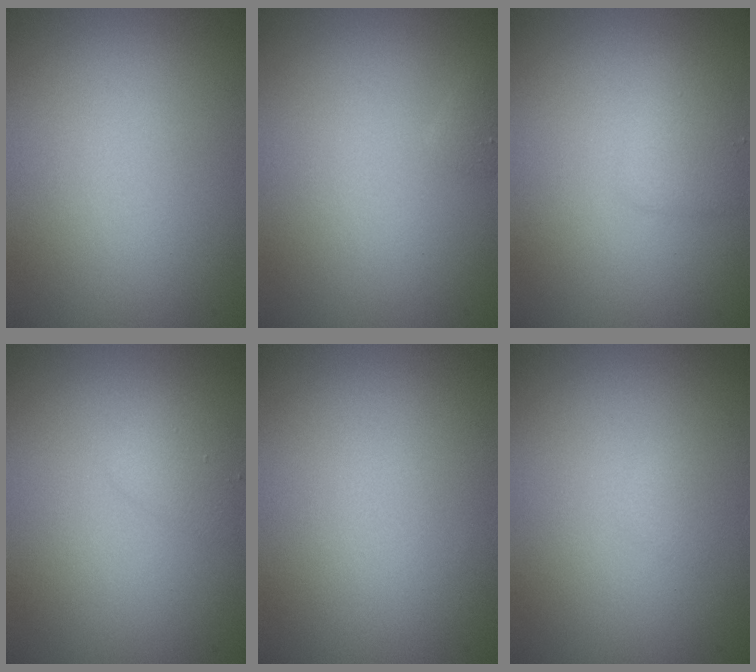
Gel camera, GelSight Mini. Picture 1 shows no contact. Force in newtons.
{"total": 0.6, "press": 0.6, "slide": 0.1}
{"total": 1.8, "press": 1.8, "slide": 0.0}
{"total": 1.3, "press": 1.3, "slide": 0.1}
{"total": 0.0}
{"total": 0.6, "press": 0.6, "slide": 0.1}